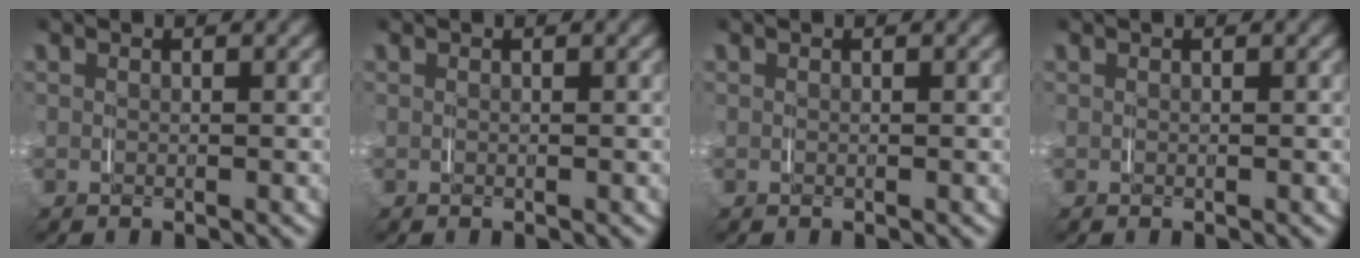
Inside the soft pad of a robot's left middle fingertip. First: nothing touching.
{"total": 0.0}
{"total": 0.0}
{"total": 0.0}